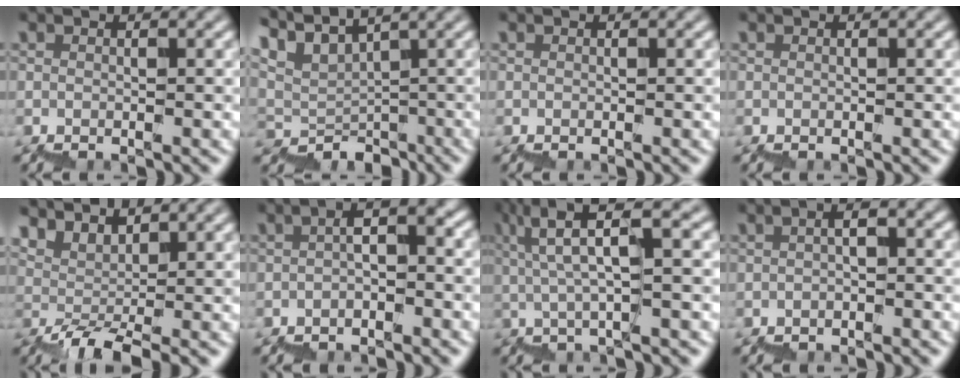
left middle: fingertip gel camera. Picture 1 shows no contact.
{"total": 3.8, "force": [3.3, 1.7, 0.4], "torque": [0.000, 0.000, 0.078]}
{"total": 0.0}
{"total": 0.0}
{"total": 2.4, "force": [2.2, 0.3, 0.9], "torque": [-0.018, 0.014, 0.044]}
{"total": 3.0, "force": [-1.1, 0.8, 2.7], "torque": [-0.038, 0.019, -0.020]}
{"total": 7.2, "force": [3.7, 1.1, 6.1], "torque": [-0.080, 0.023, 0.062]}
{"total": 1.8, "force": [-0.7, 0.4, 1.6], "torque": [-0.026, 0.013, -0.012]}